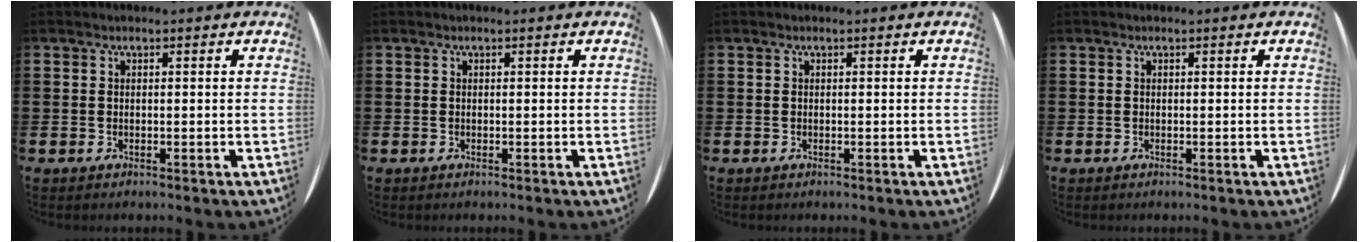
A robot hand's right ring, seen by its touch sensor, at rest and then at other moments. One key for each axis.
{"total": 0.0}
{"total": 0.0}
{"total": 0.0}